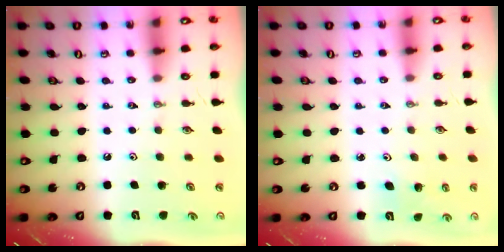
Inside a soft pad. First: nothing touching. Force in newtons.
{"total": 2.8, "press": 2.7, "slide": 1.0}